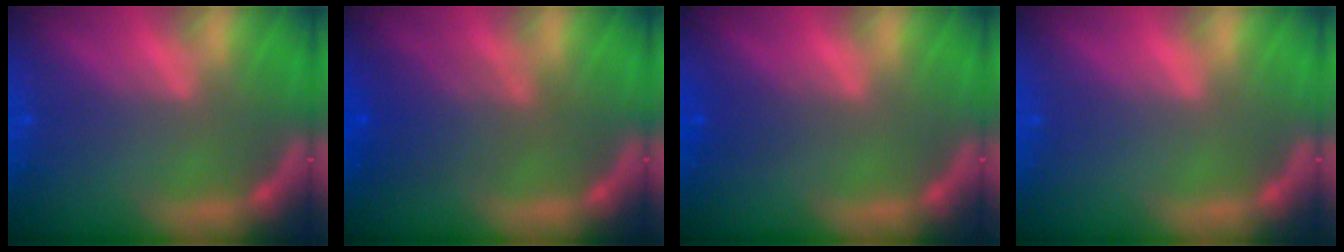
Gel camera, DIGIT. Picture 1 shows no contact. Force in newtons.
{"total": 4.6}
{"total": 1.4}
{"total": 0.0}